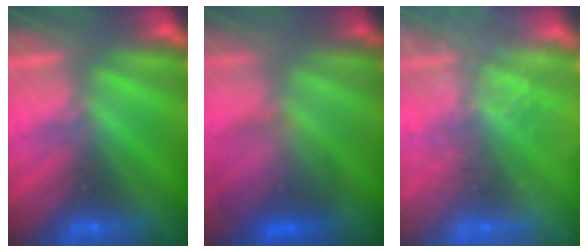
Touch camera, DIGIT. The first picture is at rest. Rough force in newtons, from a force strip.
{"total": 4.4}
{"total": 6.1}